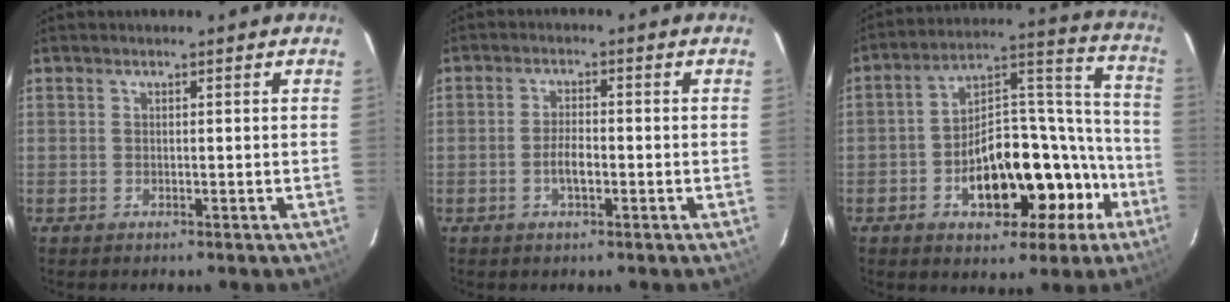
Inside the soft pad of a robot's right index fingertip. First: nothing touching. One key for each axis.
{"total": 3.3, "fx": -1.3, "fy": 1.2, "fz": 2.7, "tx": -0.057, "ty": 0.001, "tz": -0.022}
{"total": 20.1, "fx": -9.3, "fy": 10.5, "fz": 14.3, "tx": -0.215, "ty": 0.057, "tz": -0.123}